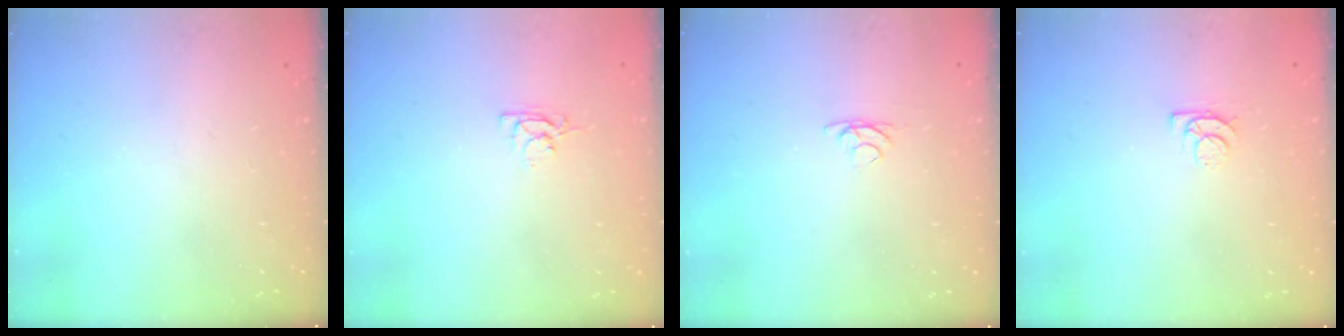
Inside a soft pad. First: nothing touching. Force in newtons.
{"total": 2.9, "press": 2.9, "slide": 0.3}
{"total": 2.8, "press": 2.8, "slide": 0.5}
{"total": 5.5, "press": 5.5, "slide": 0.6}